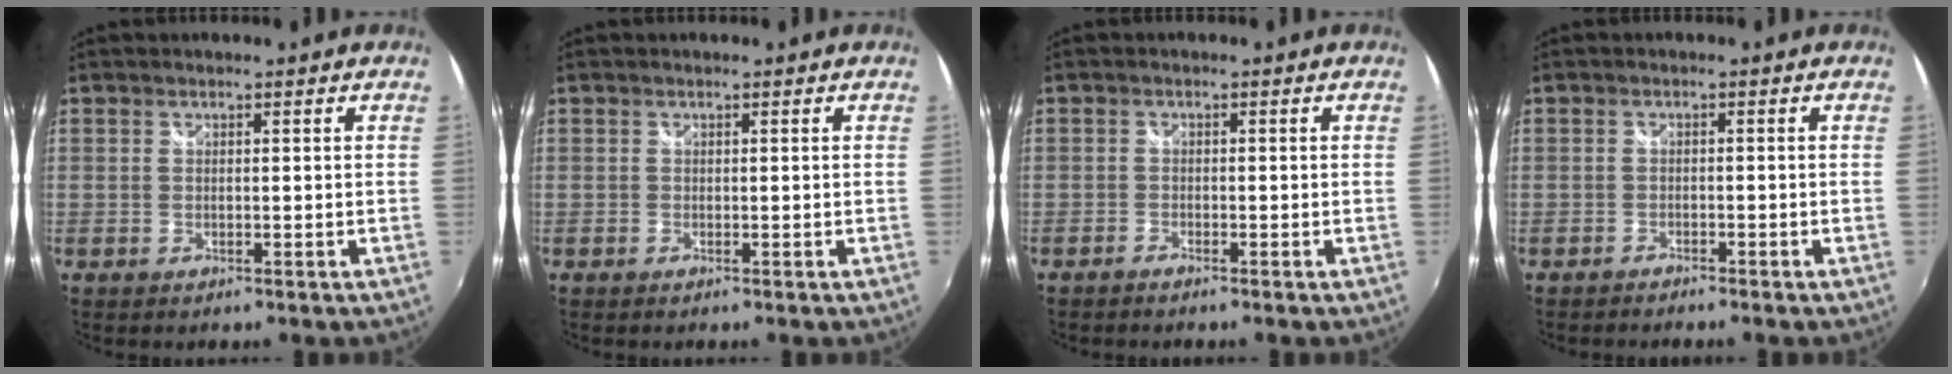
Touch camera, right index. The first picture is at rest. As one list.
[{"total": 0.0}, {"total": 1.1, "force": [-1.0, 0.3, 0.2], "torque": [-0.011, -0.002, -0.023]}, {"total": 1.6, "force": [-1.5, 0.3, 0.2], "torque": [-0.016, -0.004, -0.030]}]